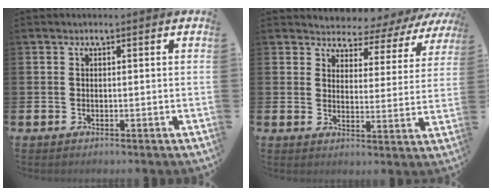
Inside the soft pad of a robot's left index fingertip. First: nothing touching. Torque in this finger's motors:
{"motor_torque": [1.66, -0.48, 0.30, 0.07]}